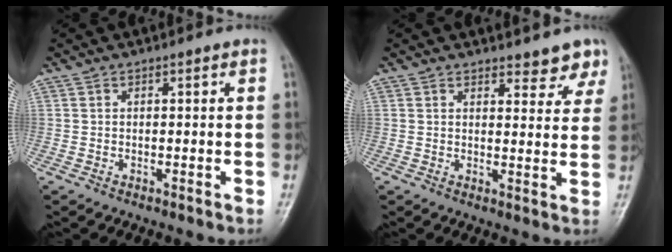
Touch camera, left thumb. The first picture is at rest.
{"total": 5.4, "force": [4.7, 2.1, 1.5], "torque": [0.012, -0.031, 0.049]}